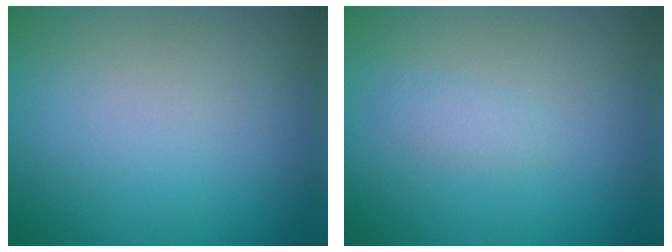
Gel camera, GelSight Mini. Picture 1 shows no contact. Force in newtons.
{"total": 1.0, "press": 1.0, "slide": 0.0}